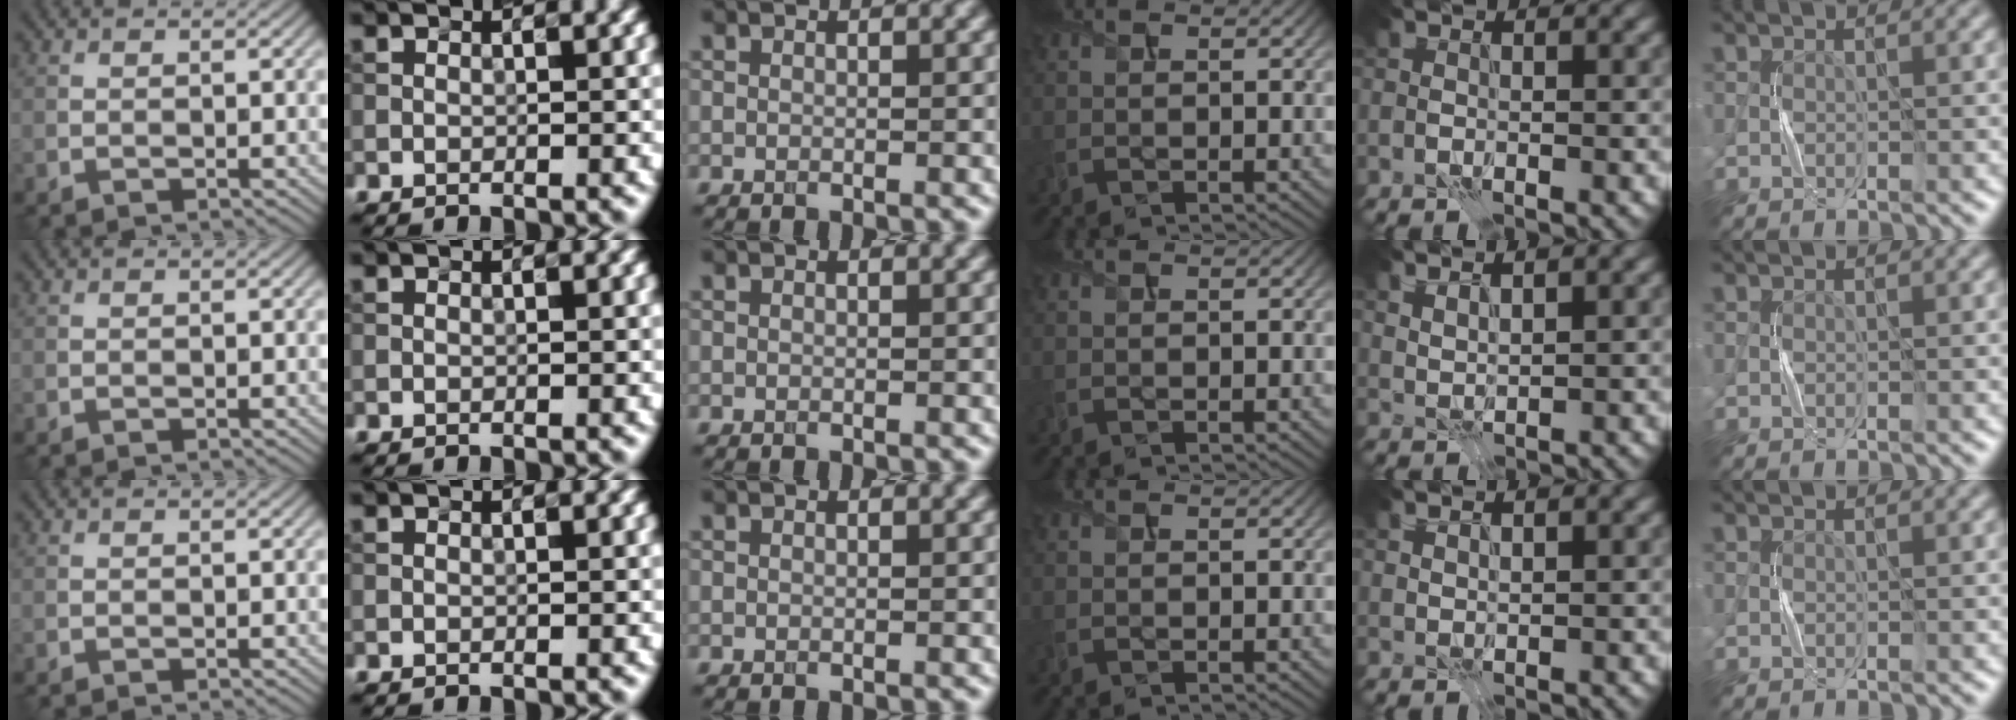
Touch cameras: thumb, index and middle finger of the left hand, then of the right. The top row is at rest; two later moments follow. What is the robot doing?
{"motion": "press", "object": "sticky note"}